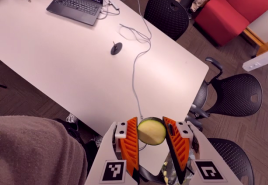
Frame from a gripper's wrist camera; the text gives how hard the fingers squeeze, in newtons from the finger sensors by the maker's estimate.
{"total": 9.6, "left": 9.7, "right": 9.6}